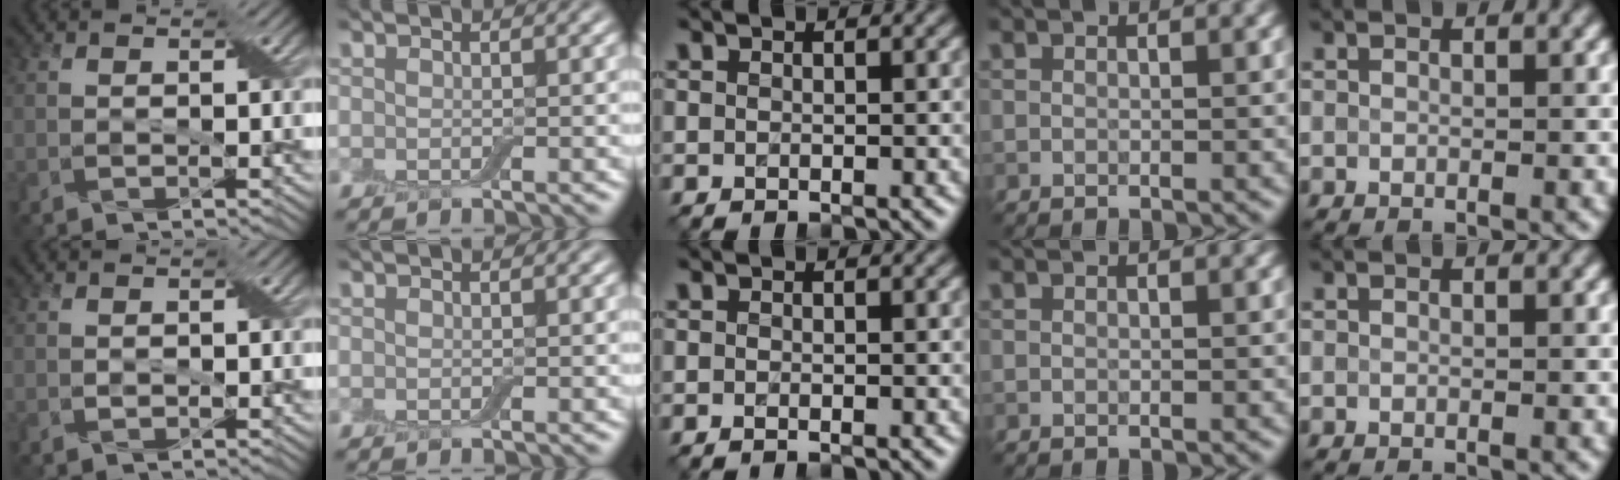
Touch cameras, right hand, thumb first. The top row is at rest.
{"thumb": {"total": 0.7, "force": [0.0, 0.5, 0.5], "torque": [-0.011, 0.001, 0.001]}}